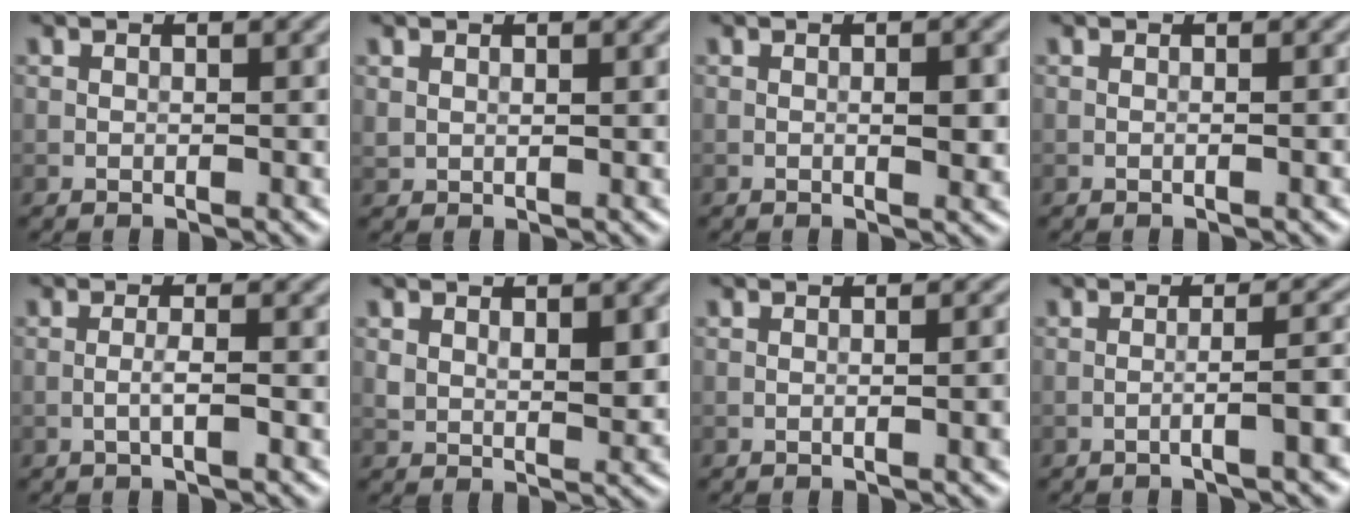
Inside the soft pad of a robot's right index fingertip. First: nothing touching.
{"total": 0.7, "force": [0.5, 0.4, 0.3], "torque": [-0.008, -0.003, 0.014]}
{"total": 2.0, "force": [0.0, 0.4, 1.9], "torque": [-0.030, -0.003, 0.000]}
{"total": 1.1, "force": [-0.2, 0.2, 1.0], "torque": [-0.010, 0.001, -0.006]}
{"total": 1.4, "force": [-0.5, 0.0, 1.3], "torque": [-0.026, 0.004, -0.012]}
{"total": 3.2, "force": [1.0, 1.7, 2.6], "torque": [-0.048, -0.006, 0.025]}
{"total": 2.9, "force": [-0.5, 0.9, 2.7], "torque": [-0.023, 0.003, -0.007]}
{"total": 4.0, "force": [-1.5, 0.6, 3.7], "torque": [-0.038, 0.017, -0.038]}